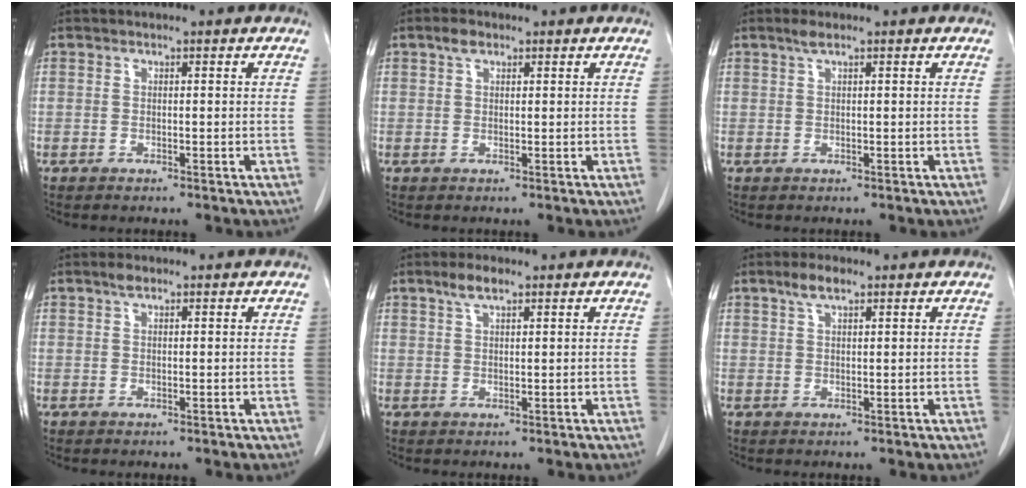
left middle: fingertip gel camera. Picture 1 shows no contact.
{"total": 1.7, "force": [1.1, 0.9, 1.0], "torque": [-0.021, 0.007, 0.019]}
{"total": 1.2, "force": [0.9, 0.0, 0.9], "torque": [-0.021, 0.006, 0.018]}
{"total": 1.2, "force": [0.9, 0.4, 0.8], "torque": [-0.017, 0.005, 0.017]}
{"total": 3.0, "force": [2.1, 0.8, 2.0], "torque": [-0.046, 0.006, 0.042]}
{"total": 3.1, "force": [2.1, 0.9, 2.1], "torque": [-0.047, 0.007, 0.041]}